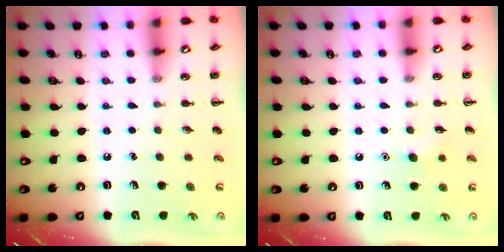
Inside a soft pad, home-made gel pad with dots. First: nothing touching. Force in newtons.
{"total": 5.2, "press": 5.0, "slide": 1.6}